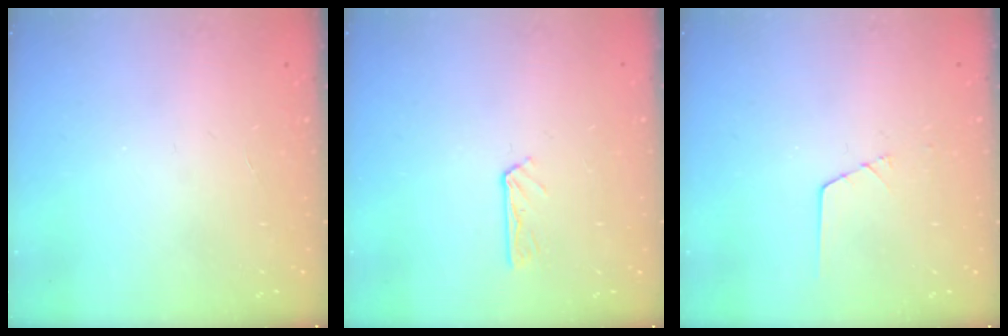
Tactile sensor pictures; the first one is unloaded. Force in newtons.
{"total": 2.6, "press": 2.6, "slide": 0.2}
{"total": 1.3, "press": 1.3, "slide": 0.2}